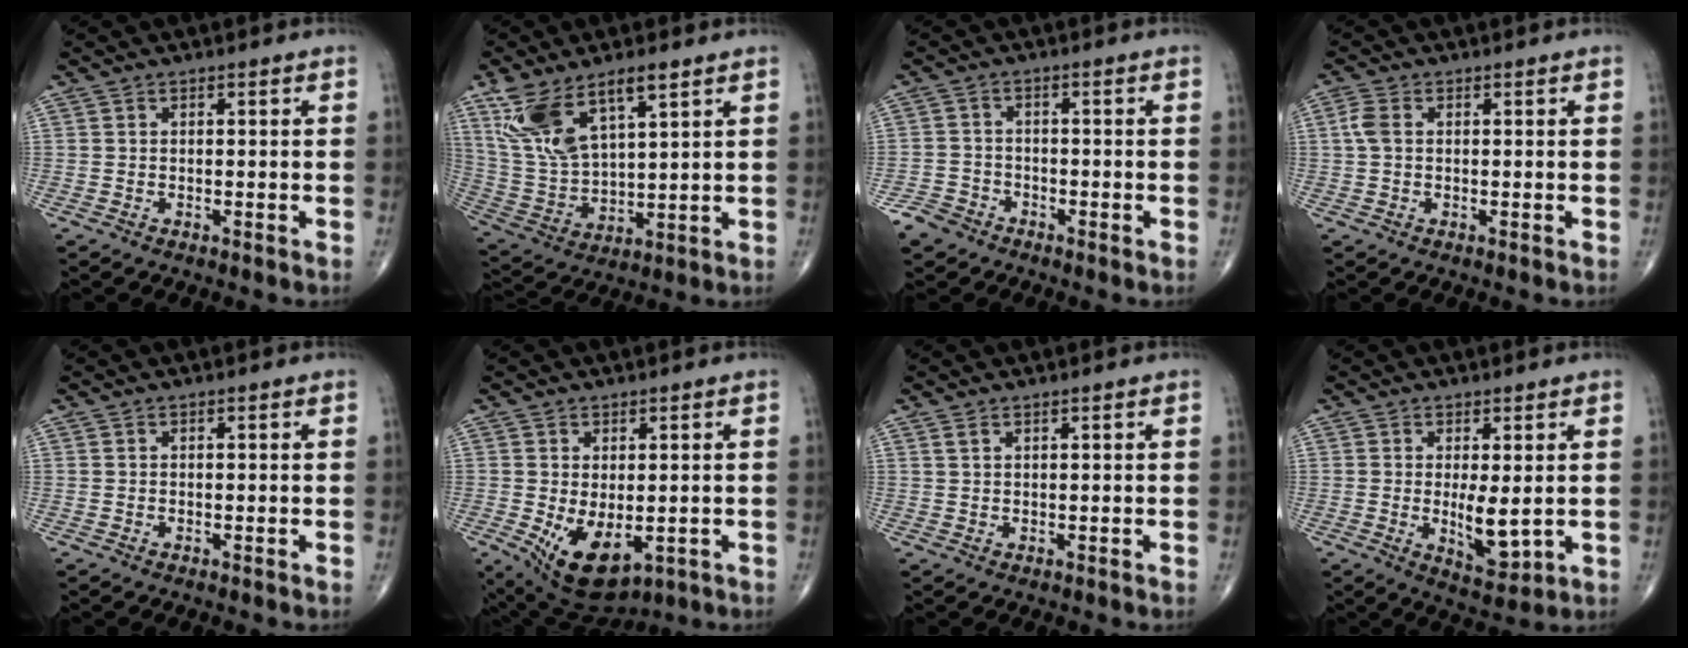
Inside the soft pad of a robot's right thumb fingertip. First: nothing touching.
{"total": 14.2, "force": [7.8, 5.8, 10.4], "torque": [-0.202, -0.023, 0.164]}
{"total": 4.3, "force": [-3.0, 2.9, 0.7], "torque": [-0.004, 0.011, -0.060]}
{"total": 2.9, "force": [0.4, 1.9, 2.2], "torque": [-0.060, 0.008, 0.006]}
{"total": 0.0}
{"total": 10.2, "force": [-2.2, 5.7, 8.2], "torque": [-0.125, -0.011, -0.012]}
{"total": 1.0, "force": [0.8, 0.2, 0.6], "torque": [-0.013, 0.003, 0.019]}
{"total": 6.6, "force": [0.0, 2.6, 6.1], "torque": [-0.088, -0.019, 0.011]}